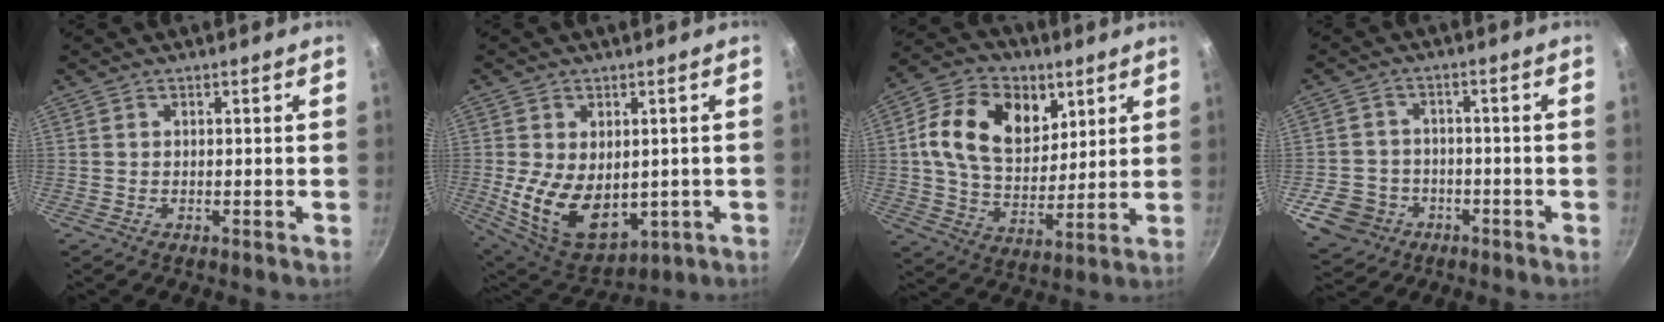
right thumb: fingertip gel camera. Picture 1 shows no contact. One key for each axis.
{"total": 15.0, "fx": -1.1, "fy": 9.8, "fz": 11.3, "tx": -0.175, "ty": -0.021, "tz": 0.012}
{"total": 17.7, "fx": 6.0, "fy": 12.4, "fz": 11.2, "tx": -0.166, "ty": -0.019, "tz": 0.096}
{"total": 9.3, "fx": -4.1, "fy": 7.6, "fz": 3.4, "tx": -0.044, "ty": 0.031, "tz": -0.060}